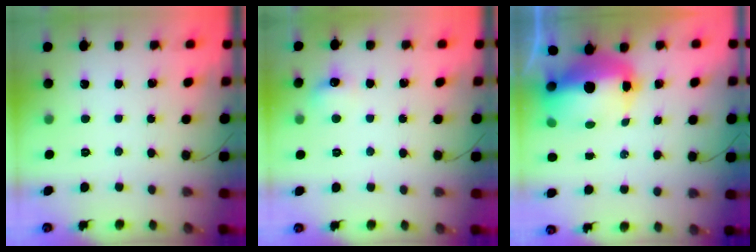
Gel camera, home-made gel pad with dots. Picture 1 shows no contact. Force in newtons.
{"total": 6.0, "press": 5.7, "slide": 1.8}
{"total": 14.3, "press": 13.9, "slide": 3.2}